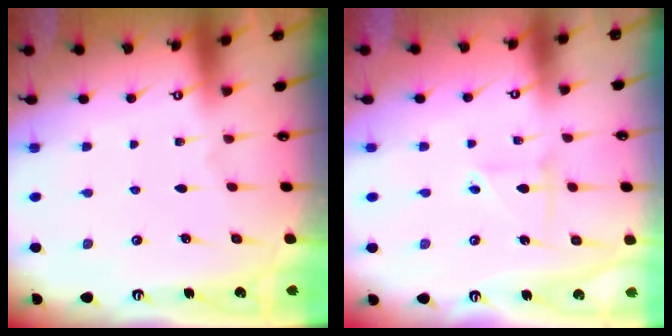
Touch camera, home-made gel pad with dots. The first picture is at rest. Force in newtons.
{"total": 2.8, "press": 2.7, "slide": 0.6}